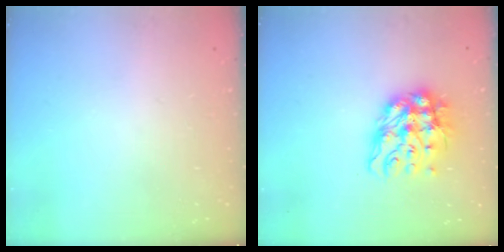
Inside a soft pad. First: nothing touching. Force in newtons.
{"total": 13.2, "press": 13.2, "slide": 1.3}